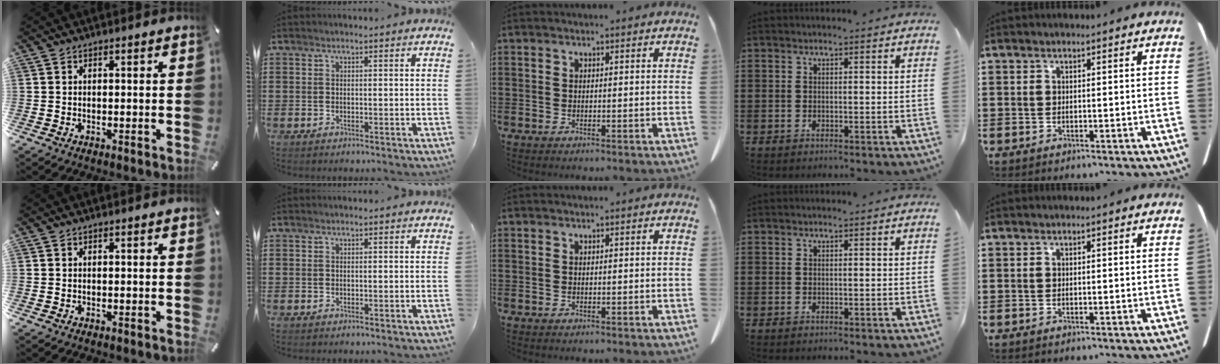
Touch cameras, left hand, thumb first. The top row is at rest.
{}